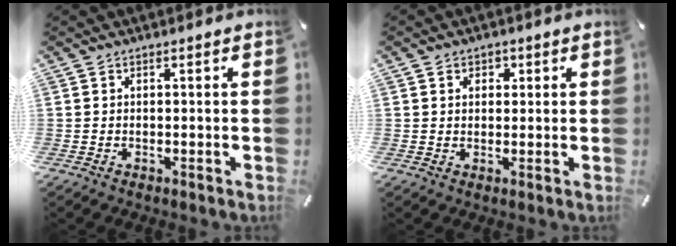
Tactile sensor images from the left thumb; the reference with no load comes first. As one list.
[{"total": 2.3, "force": [0.5, 2.1, 0.7], "torque": [-0.001, 0.002, 0.002]}]